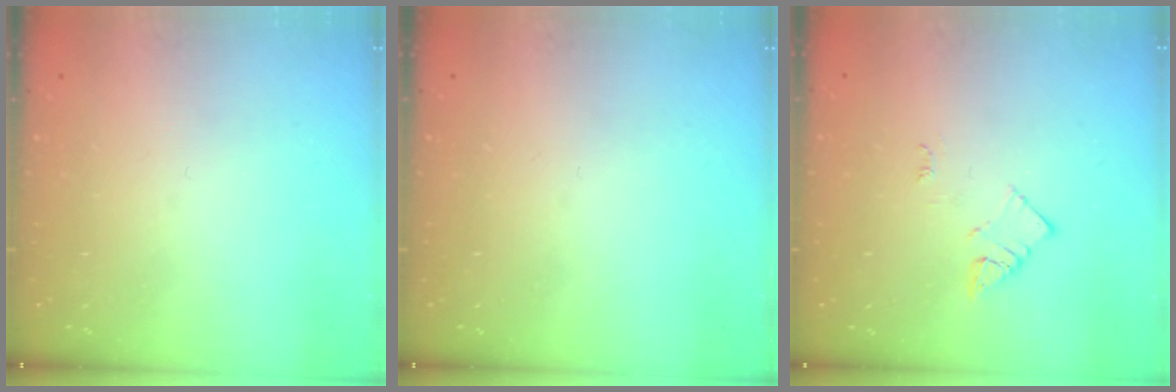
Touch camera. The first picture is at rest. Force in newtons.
{"total": 0.0}
{"total": 2.7, "press": 2.6, "slide": 0.4}